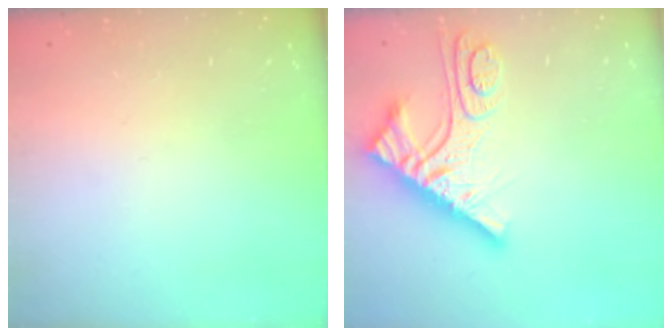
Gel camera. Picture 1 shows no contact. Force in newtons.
{"total": 11.5, "press": 11.4, "slide": 1.0}